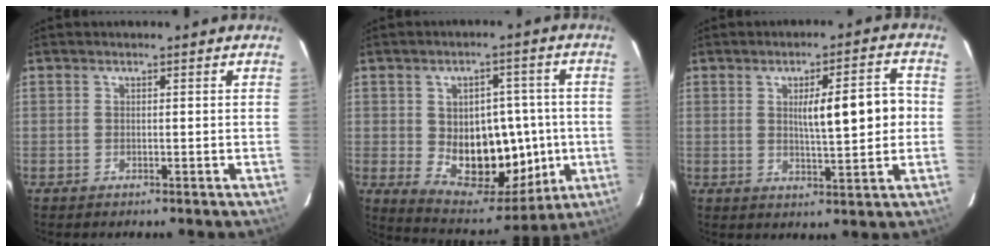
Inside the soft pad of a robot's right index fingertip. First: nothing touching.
{"total": 14.8, "force": [-1.3, 8.7, 11.9], "torque": [-0.170, 0.015, 0.006]}
{"total": 9.0, "force": [0.7, 1.6, 8.8], "torque": [-0.128, 0.015, 0.016]}